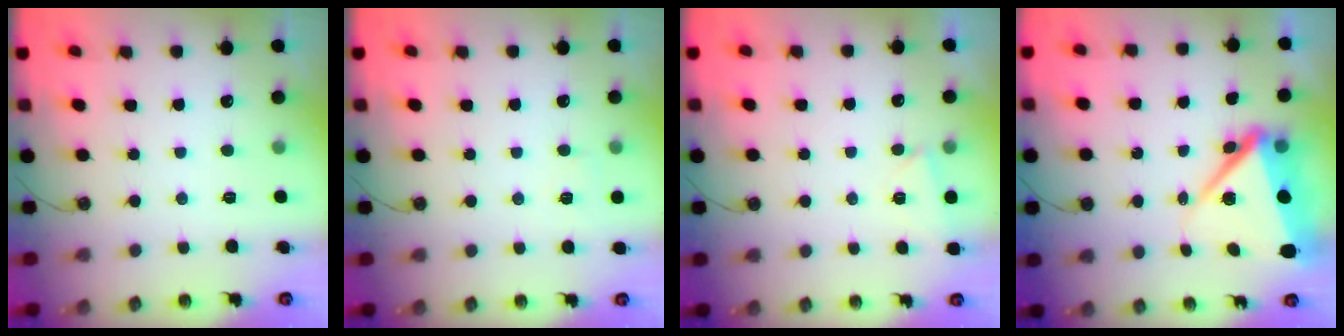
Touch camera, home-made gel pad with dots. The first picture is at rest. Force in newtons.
{"total": 3.4, "press": 2.6, "slide": 2.2}
{"total": 3.8, "press": 2.9, "slide": 2.4}
{"total": 10.4, "press": 10.2, "slide": 1.7}